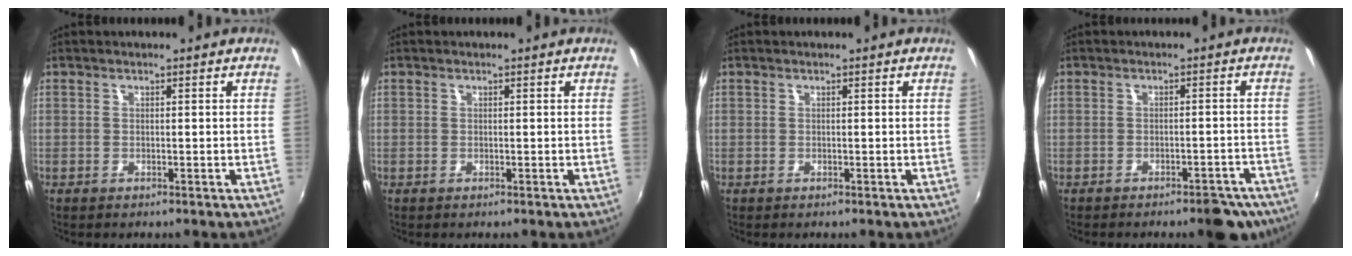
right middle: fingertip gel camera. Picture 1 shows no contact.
{"total": 0.0}
{"total": 0.0}
{"total": 7.3, "force": [-6.0, 2.5, 3.3], "torque": [-0.041, 0.008, -0.057]}